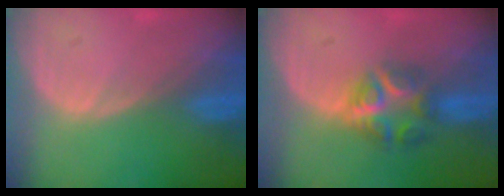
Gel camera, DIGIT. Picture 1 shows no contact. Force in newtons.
{"total": 5.7, "press": 5.6, "slide": 0.8}